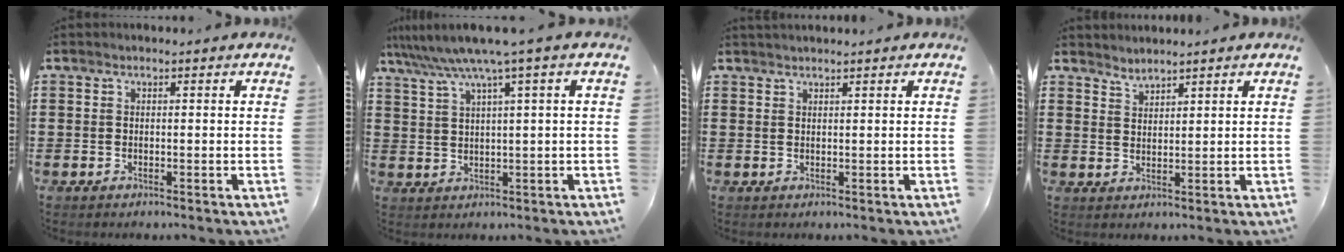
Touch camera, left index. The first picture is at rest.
{"total": 5.4, "force": [3.0, -0.5, 4.5], "torque": [-0.097, -0.018, 0.047]}
{"total": 0.8, "force": [0.8, 0.0, 0.0], "torque": [-0.002, -0.001, 0.017]}
{"total": 1.9, "force": [1.8, -0.1, -0.4], "torque": [0.001, -0.003, 0.036]}